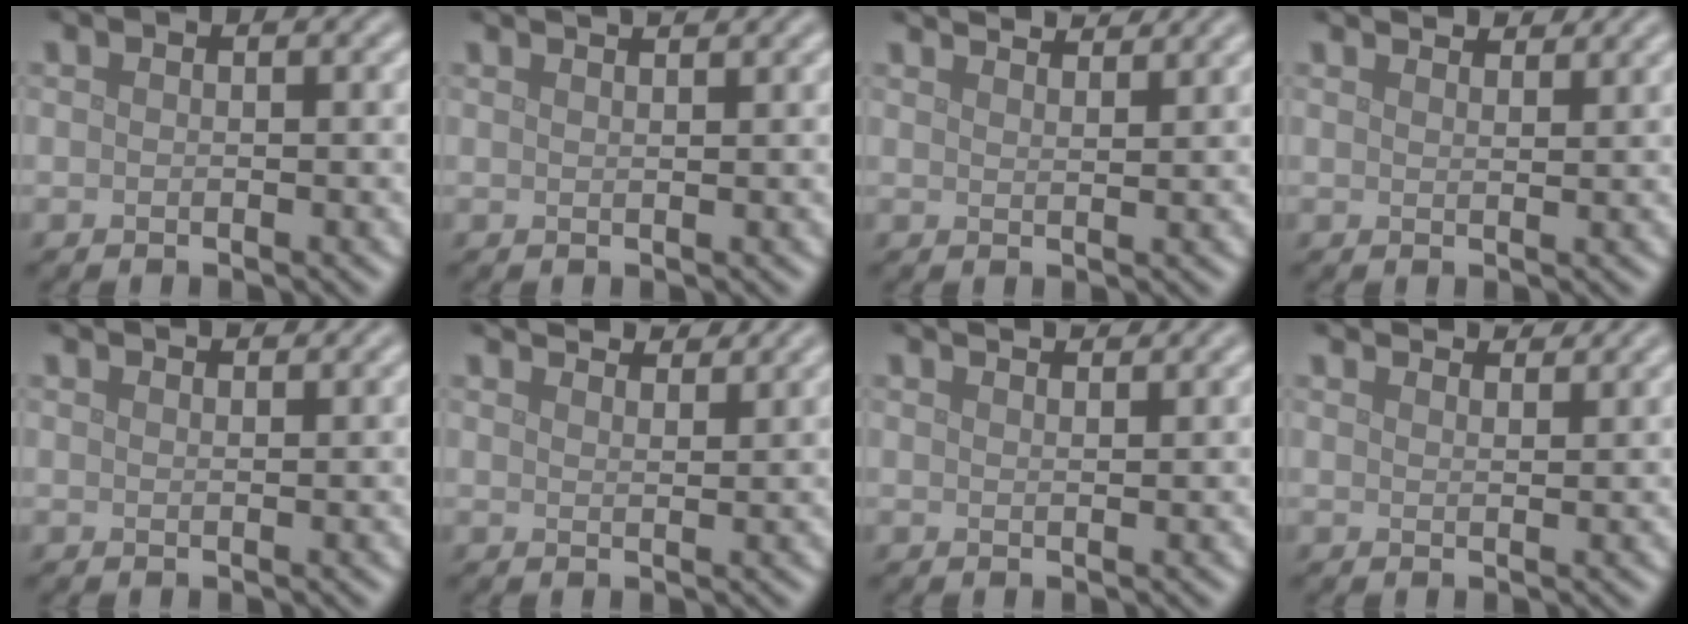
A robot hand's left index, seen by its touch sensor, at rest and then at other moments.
{"total": 3.2, "force": [2.5, 1.2, 1.7], "torque": [0.000, 0.018, 0.001]}
{"total": 4.4, "force": [4.0, 0.8, 1.6], "torque": [-0.010, 0.011, 0.040]}
{"total": 3.4, "force": [3.2, 0.5, 1.0], "torque": [-0.010, 0.000, 0.040]}
{"total": 3.0, "force": [2.6, 0.8, 1.2], "torque": [-0.003, 0.010, 0.013]}
{"total": 4.7, "force": [4.4, 0.8, 1.5], "torque": [-0.016, 0.006, 0.048]}
{"total": 3.6, "force": [3.1, 0.9, 1.5], "torque": [-0.002, 0.015, 0.019]}
{"total": 4.4, "force": [4.1, 0.6, 1.3], "torque": [-0.014, 0.005, 0.044]}